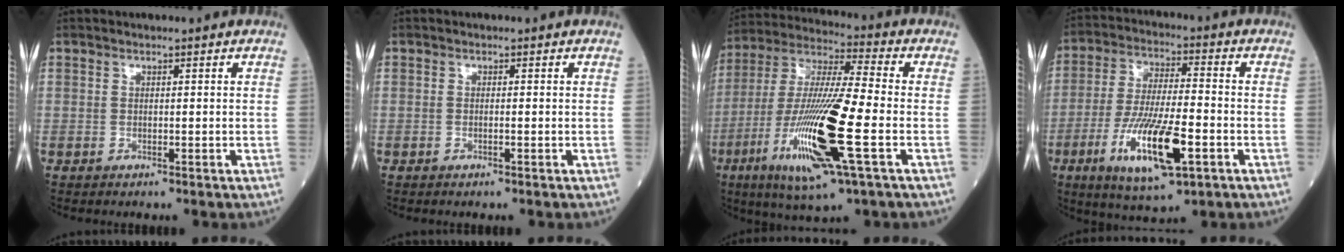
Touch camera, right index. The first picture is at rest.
{"total": 0.8, "force": [-0.2, 0.3, 0.7], "torque": [-0.021, -0.001, -0.004]}
{"total": 21.2, "force": [-6.6, 2.2, 20.1], "torque": [-0.433, -0.036, -0.122]}
{"total": 15.4, "force": [-5.8, 3.4, 13.9], "torque": [-0.277, -0.021, -0.095]}